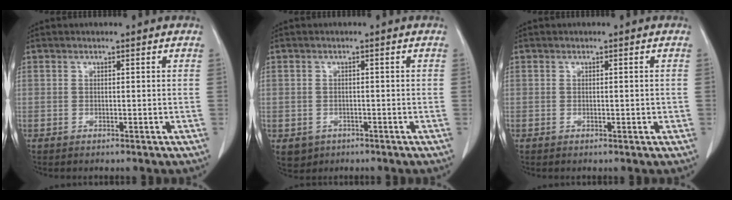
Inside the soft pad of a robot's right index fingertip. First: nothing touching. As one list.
[{"total": 3.5, "force": [-1.5, 3.1, 0.5], "torque": [-0.002, 0.003, -0.018]}, {"total": 1.0, "force": [-0.1, 0.5, 0.9], "torque": [-0.015, 0.003, 0.002]}]